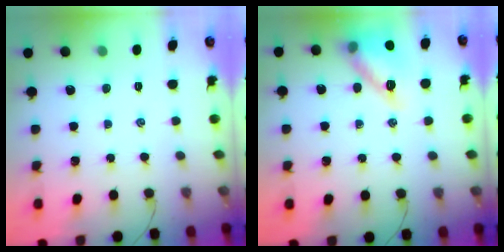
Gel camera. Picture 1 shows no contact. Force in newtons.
{"total": 13.4, "press": 13.3, "slide": 1.8}